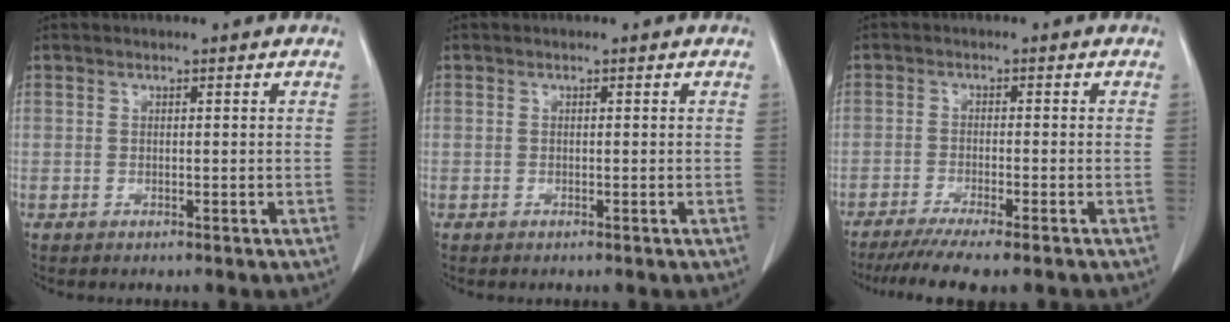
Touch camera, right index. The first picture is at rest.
{"total": 0.0}
{"total": 9.3, "force": [-7.7, 0.5, 5.2], "torque": [-0.077, -0.021, -0.119]}